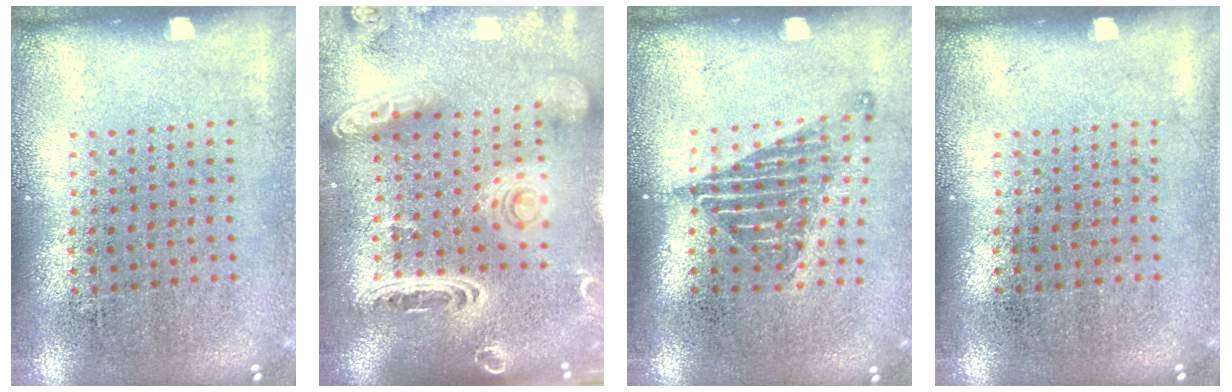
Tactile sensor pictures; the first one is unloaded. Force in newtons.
{"total": 3.5, "press": 2.8, "slide": 2.1}
{"total": 1.3, "press": 1.1, "slide": 0.7}
{"total": 0.0}